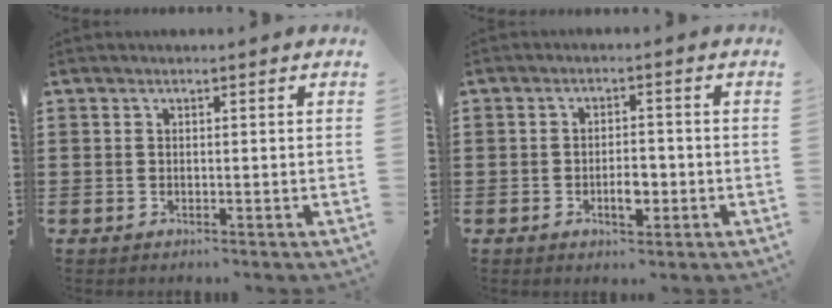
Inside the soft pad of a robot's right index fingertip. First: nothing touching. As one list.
[{"total": 3.8, "force": [-1.3, 1.6, 3.2], "torque": [-0.064, 0.002, -0.024]}]